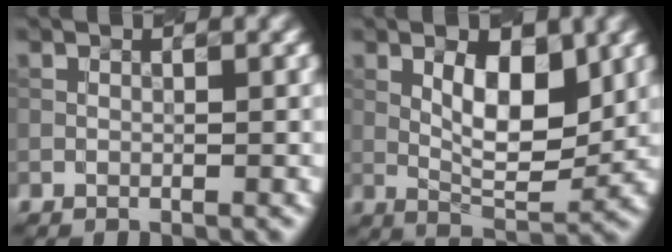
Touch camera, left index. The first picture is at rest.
{"total": 5.8, "force": [1.6, 2.2, 5.1], "torque": [-0.078, -0.004, 0.029]}